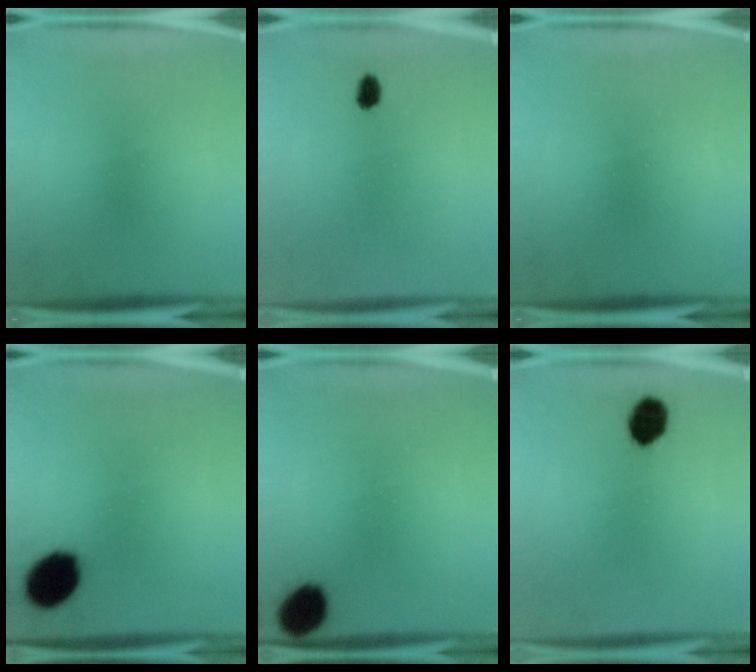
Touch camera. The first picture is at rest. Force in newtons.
{"total": 2.2}
{"total": 0.0}
{"total": 12.2}
{"total": 10.4}
{"total": 6.4}